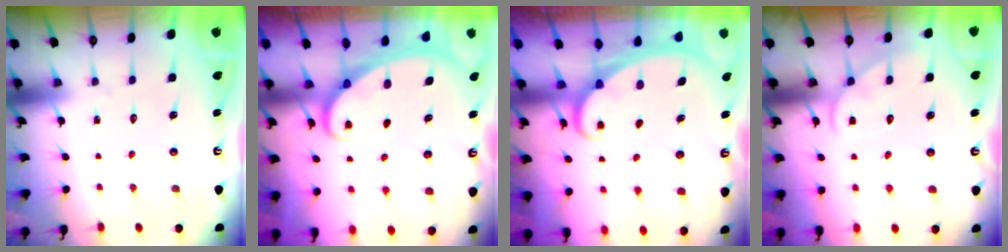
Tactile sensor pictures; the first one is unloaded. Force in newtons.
{"total": 2.1, "press": 2.1, "slide": 0.4}
{"total": 1.9, "press": 1.9, "slide": 0.1}
{"total": 4.2, "press": 4.2, "slide": 0.5}